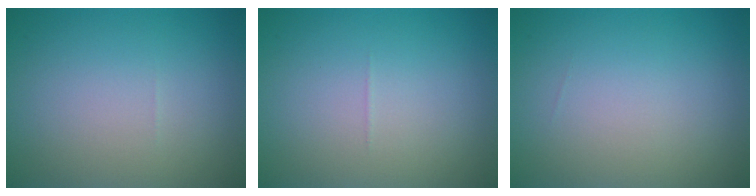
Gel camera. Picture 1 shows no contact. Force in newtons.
{"total": 0.0}
{"total": 0.0}